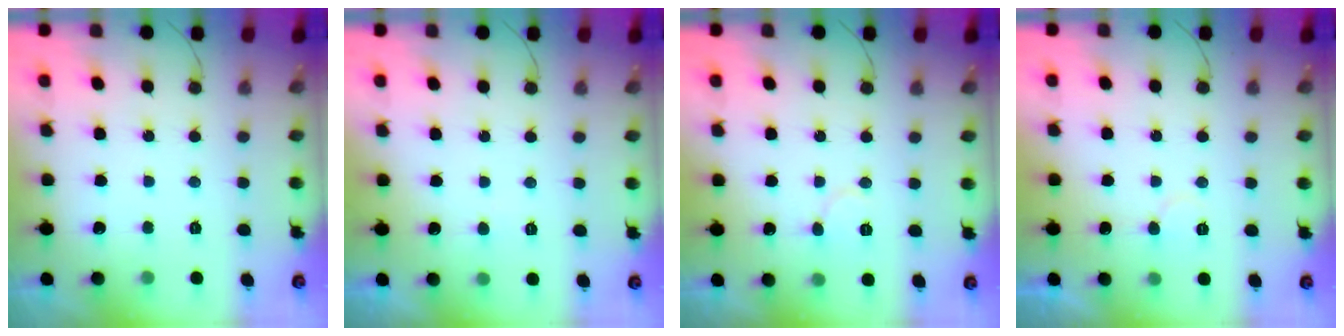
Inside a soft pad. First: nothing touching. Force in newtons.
{"total": 3.3, "press": 3.3, "slide": 0.2}
{"total": 5.3, "press": 5.3, "slide": 0.6}
{"total": 5.1, "press": 5.1, "slide": 0.3}